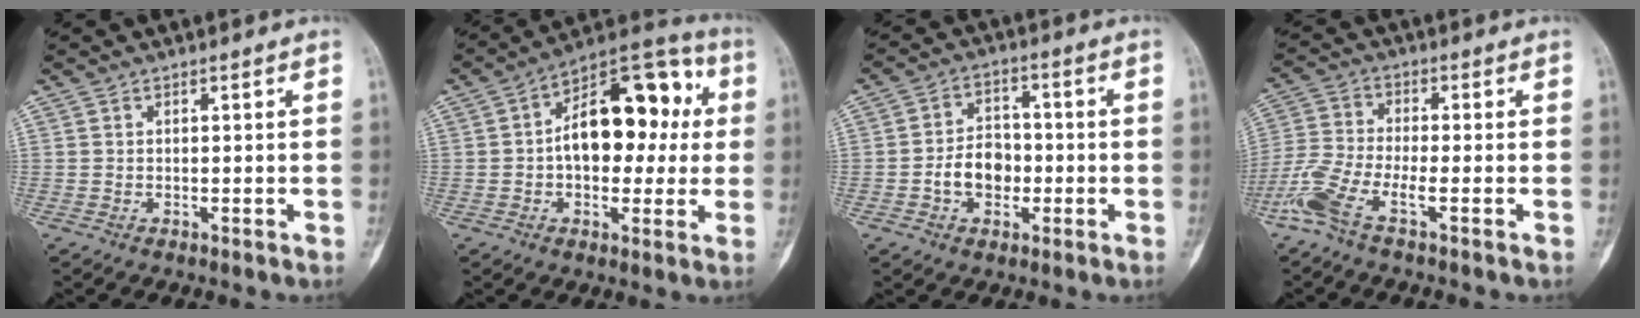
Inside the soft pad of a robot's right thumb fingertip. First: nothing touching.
{"total": 18.5, "force": [1.8, 10.8, 14.9], "torque": [-0.178, 0.038, 0.021]}
{"total": 7.7, "force": [-1.8, 5.7, 4.8], "torque": [-0.055, 0.023, -0.036]}
{"total": 8.2, "force": [-4.2, 1.6, 6.8], "torque": [-0.178, 0.013, -0.096]}